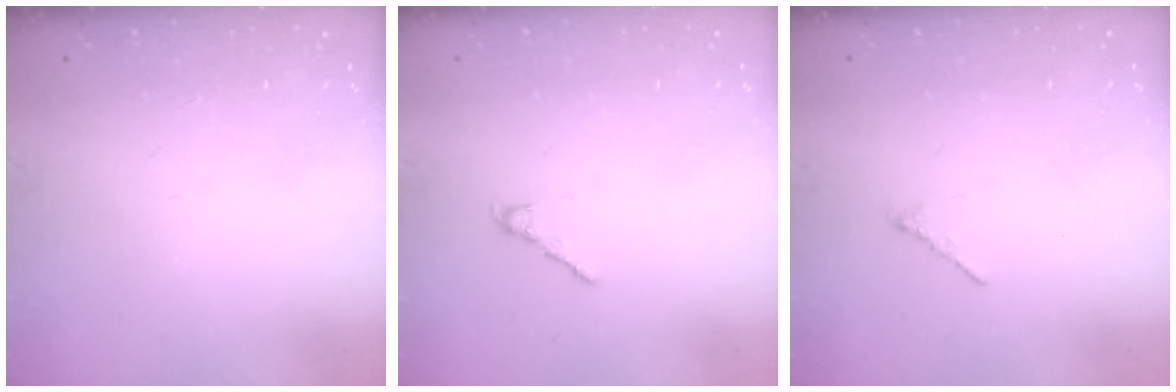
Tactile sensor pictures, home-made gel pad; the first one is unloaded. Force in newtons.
{"total": 1.7, "press": 1.5, "slide": 0.6}
{"total": 0.8, "press": 0.7, "slide": 0.4}